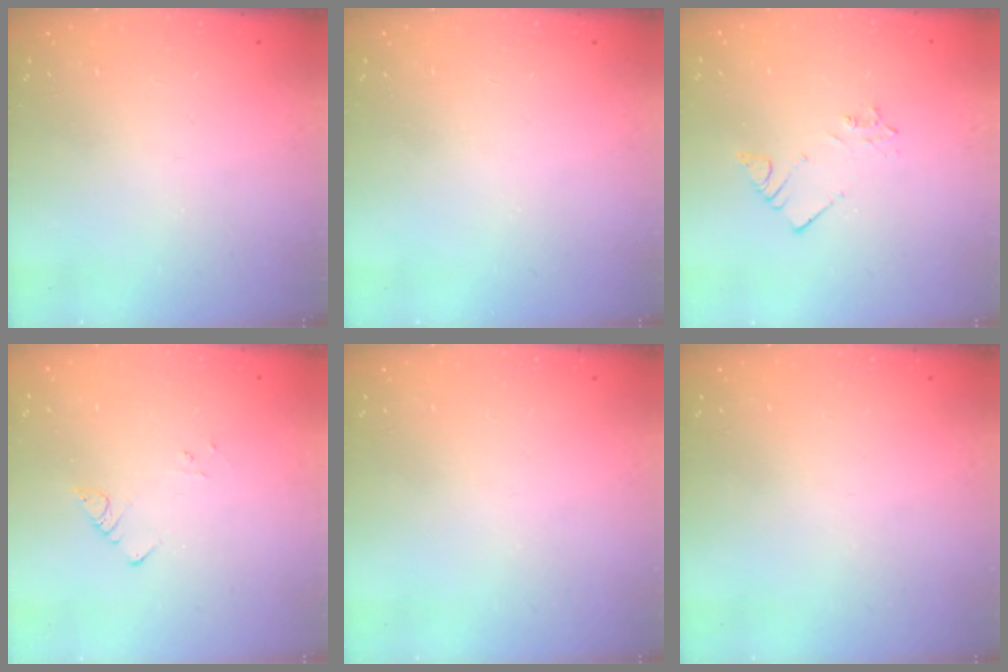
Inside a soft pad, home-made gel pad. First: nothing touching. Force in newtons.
{"total": 0.0}
{"total": 2.7, "press": 2.7, "slide": 0.3}
{"total": 4.0, "press": 3.9, "slide": 0.5}
{"total": 0.0}
{"total": 0.0}